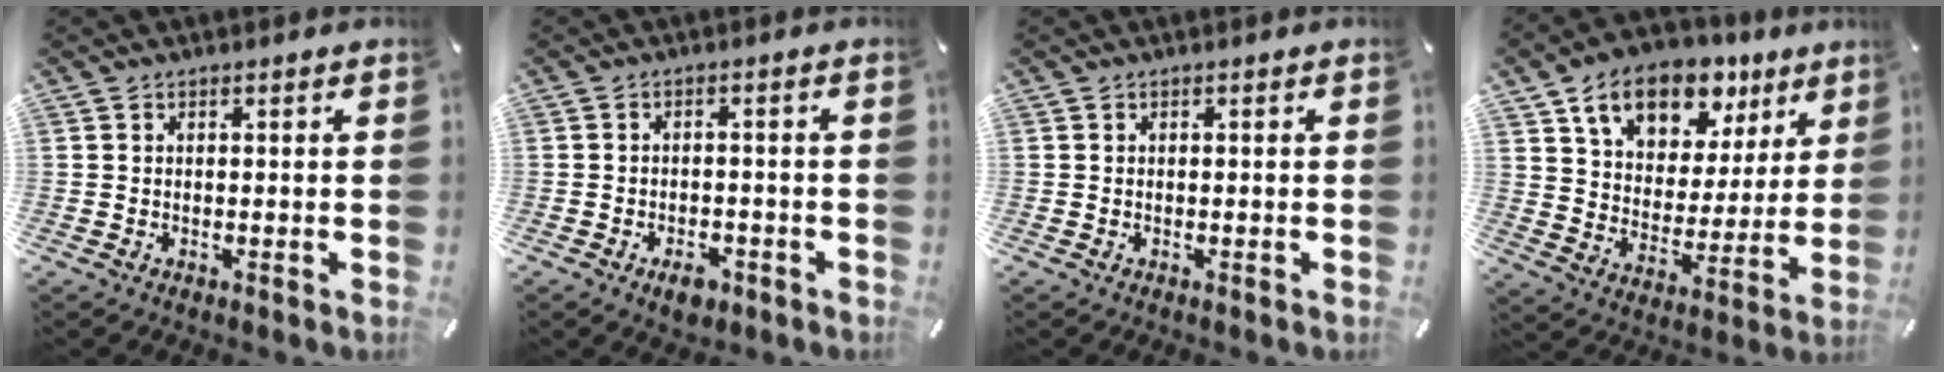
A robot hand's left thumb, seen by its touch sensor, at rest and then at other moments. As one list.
[{"total": 3.9, "force": [-2.3, 2.3, 2.2], "torque": [-0.035, 0.011, -0.038]}, {"total": 0.0}, {"total": 14.7, "force": [9.4, 9.5, 6.2], "torque": [-0.106, -0.052, 0.169]}]